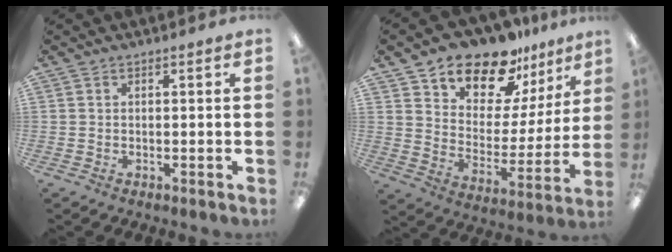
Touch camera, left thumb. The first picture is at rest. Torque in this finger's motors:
{"motor_torque": [0.42, 0.50, 1.29, -1.47, 0.06]}